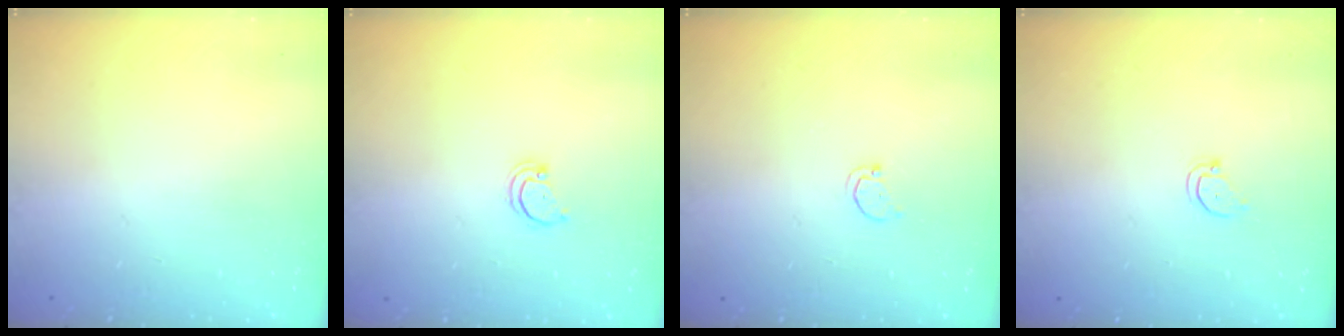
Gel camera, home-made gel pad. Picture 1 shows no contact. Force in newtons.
{"total": 1.8, "press": 1.8, "slide": 0.2}
{"total": 1.7, "press": 1.7, "slide": 0.2}
{"total": 2.4, "press": 2.4, "slide": 0.2}